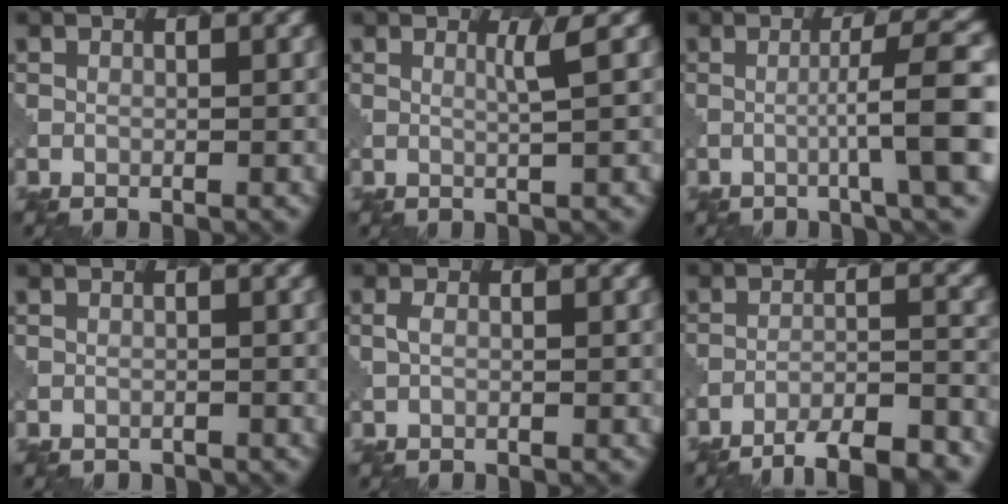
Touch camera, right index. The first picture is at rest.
{"total": 1.6, "force": [0.9, 0.2, 1.3], "torque": [-0.021, 0.003, 0.018]}
{"total": 6.5, "force": [-0.6, 0.6, 6.5], "torque": [-0.092, 0.016, -0.013]}
{"total": 0.7, "force": [-0.7, 0.2, -0.1], "torque": [0.003, -0.003, -0.007]}
{"total": 0.6, "force": [0.1, 0.2, 0.6], "torque": [-0.017, 0.002, 0.001]}
{"total": 9.7, "force": [-8.4, 2.1, 4.4], "torque": [-0.061, -0.002, -0.104]}